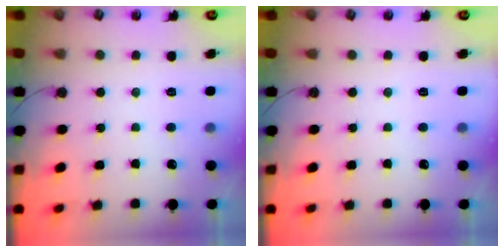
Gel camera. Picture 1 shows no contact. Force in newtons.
{"total": 0.0}